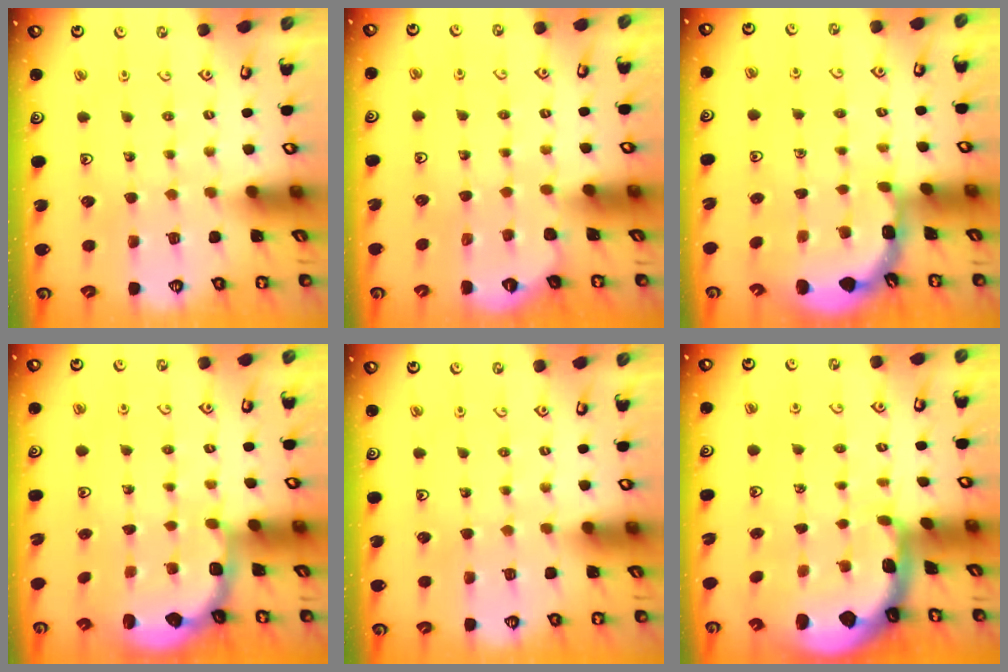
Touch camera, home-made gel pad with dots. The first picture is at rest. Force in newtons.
{"total": 0.0}
{"total": 1.9, "press": 1.8, "slide": 0.6}
{"total": 2.7, "press": 2.3, "slide": 1.5}
{"total": 0.0}
{"total": 1.7, "press": 1.6, "slide": 0.4}